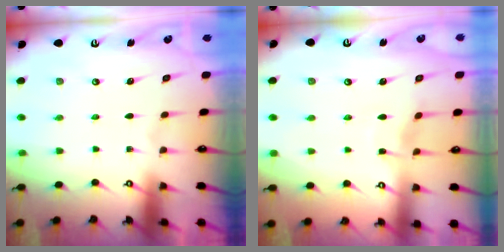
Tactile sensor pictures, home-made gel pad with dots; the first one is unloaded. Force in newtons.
{"total": 2.9, "press": 2.9, "slide": 0.4}